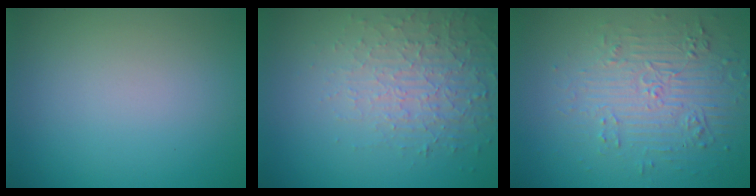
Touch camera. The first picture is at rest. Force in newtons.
{"total": 4.2, "press": 3.1, "slide": 2.7}
{"total": 4.3, "press": 3.7, "slide": 2.2}